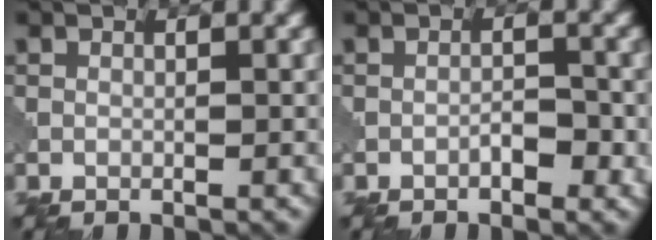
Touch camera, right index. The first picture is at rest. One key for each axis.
{"total": 1.5, "fx": -0.8, "fy": 0.6, "fz": 1.2, "tx": -0.019, "ty": 0.003, "tz": -0.016}